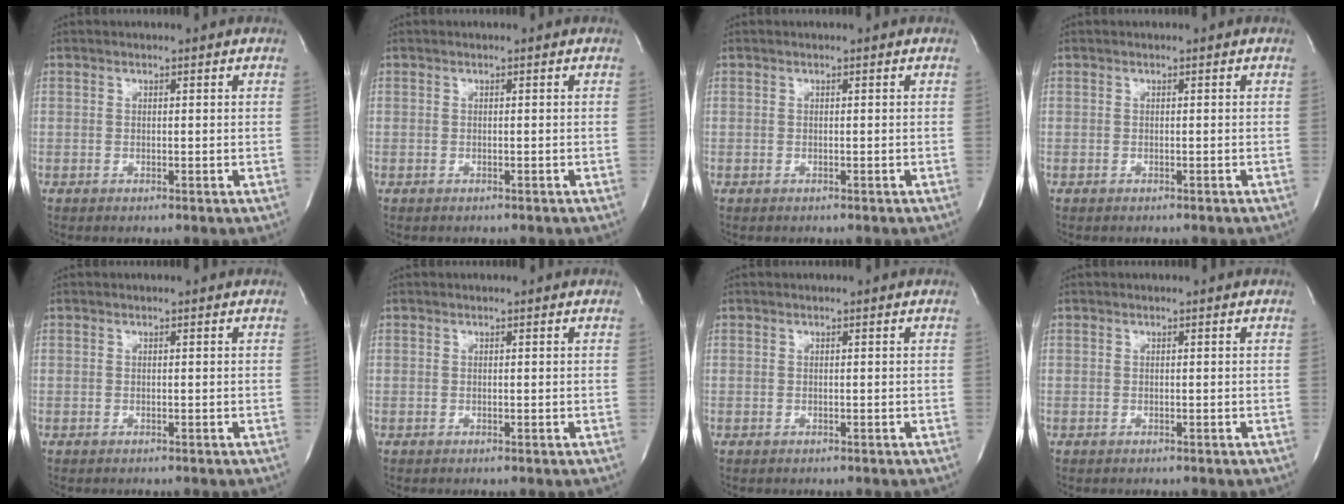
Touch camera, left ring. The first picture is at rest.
{"total": 0.6, "force": [-0.5, 0.3, 0.2], "torque": [-0.008, 0.001, -0.007]}
{"total": 0.0}
{"total": 1.2, "force": [-1.1, 0.5, 0.4], "torque": [-0.010, 0.000, -0.012]}
{"total": 1.3, "force": [-1.2, 0.5, 0.4], "torque": [-0.011, -0.001, -0.014]}
{"total": 0.0}
{"total": 0.8, "force": [-0.7, 0.4, 0.2], "torque": [-0.009, 0.001, -0.008]}
{"total": 0.9, "force": [-0.8, 0.4, 0.3], "torque": [-0.010, 0.000, -0.009]}